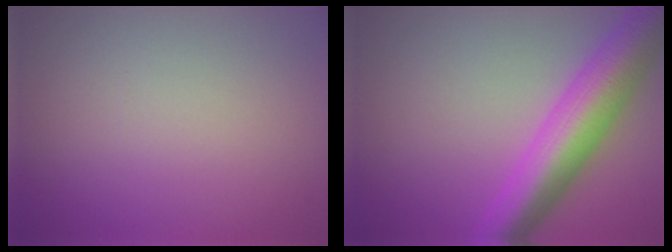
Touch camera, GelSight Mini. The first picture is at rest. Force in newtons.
{"total": 8.5, "press": 8.5, "slide": 0.3}